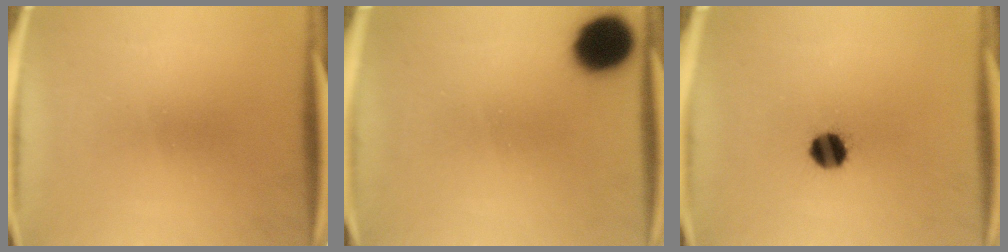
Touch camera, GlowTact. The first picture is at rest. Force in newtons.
{"total": 12.0}
{"total": 6.4}